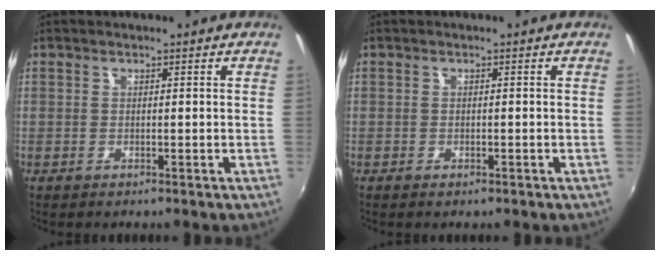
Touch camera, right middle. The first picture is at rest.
{"total": 0.9, "force": [-0.7, 0.4, 0.5], "torque": [-0.009, -0.002, -0.011]}